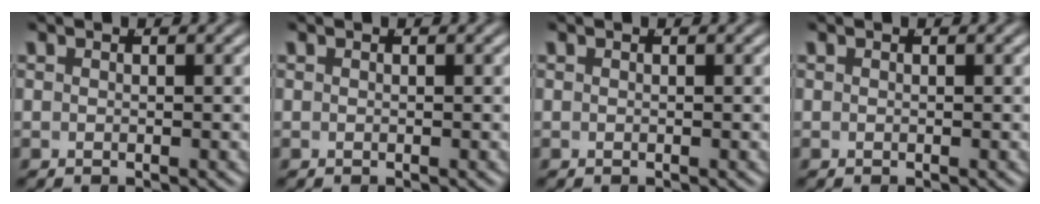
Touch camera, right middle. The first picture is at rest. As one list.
[{"total": 0.0}, {"total": 0.0}, {"total": 0.0}]